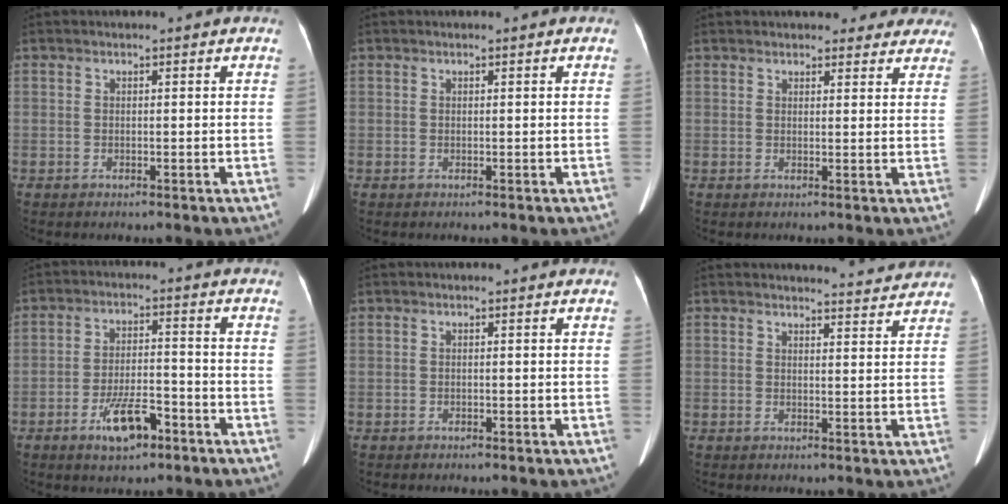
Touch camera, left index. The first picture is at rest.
{"total": 0.0}
{"total": 8.7, "force": [7.8, 3.1, 2.1], "torque": [0.010, 0.005, 0.075]}
{"total": 7.3, "force": [-4.3, 2.4, 5.4], "torque": [-0.108, 0.000, -0.068]}
{"total": 0.0}
{"total": 4.7, "force": [4.6, 0.2, 0.1], "torque": [-0.009, -0.004, 0.046]}